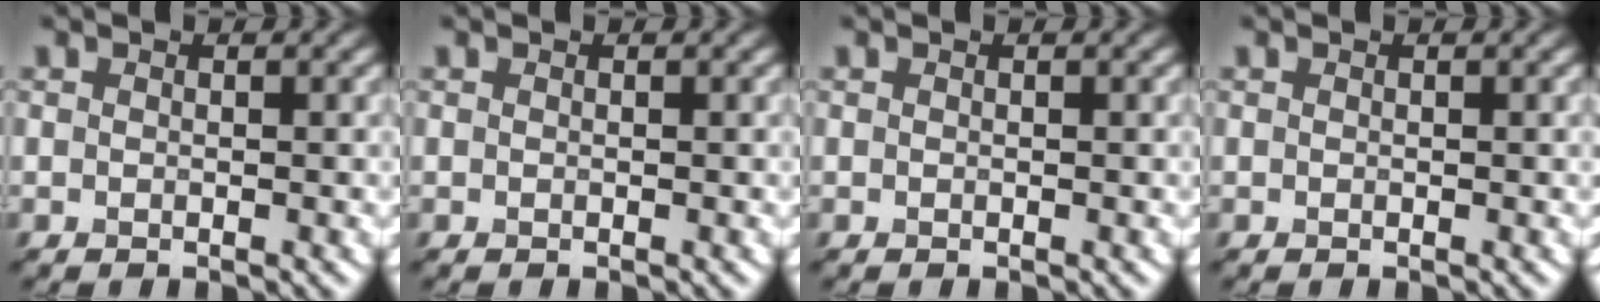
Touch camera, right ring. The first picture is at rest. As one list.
[{"total": 0.0}, {"total": 0.0}, {"total": 0.0}]